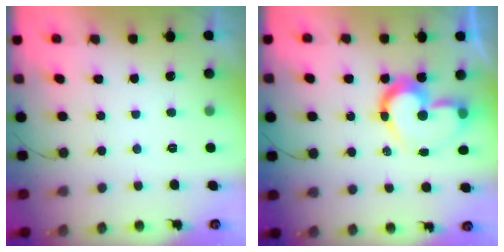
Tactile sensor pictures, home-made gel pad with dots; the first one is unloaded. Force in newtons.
{"total": 13.3, "press": 13.1, "slide": 1.9}